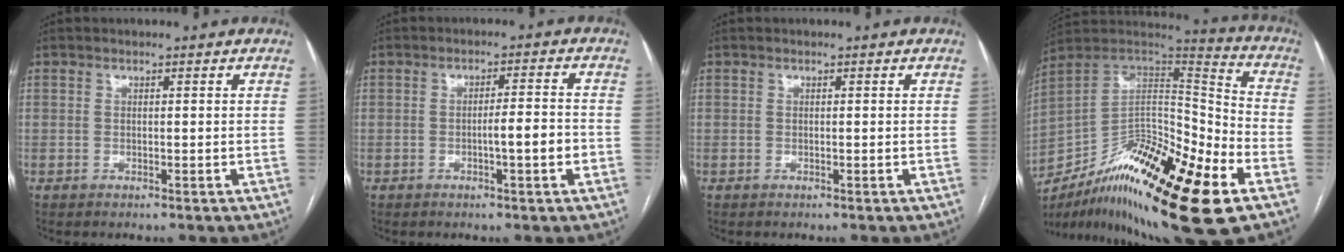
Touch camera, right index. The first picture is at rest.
{"total": 4.5, "force": [-1.4, 0.2, 4.3], "torque": [-0.064, 0.005, -0.021]}
{"total": 0.0}
{"total": 27.4, "force": [-15.2, 5.8, 22.0], "torque": [-0.359, -0.012, -0.257]}